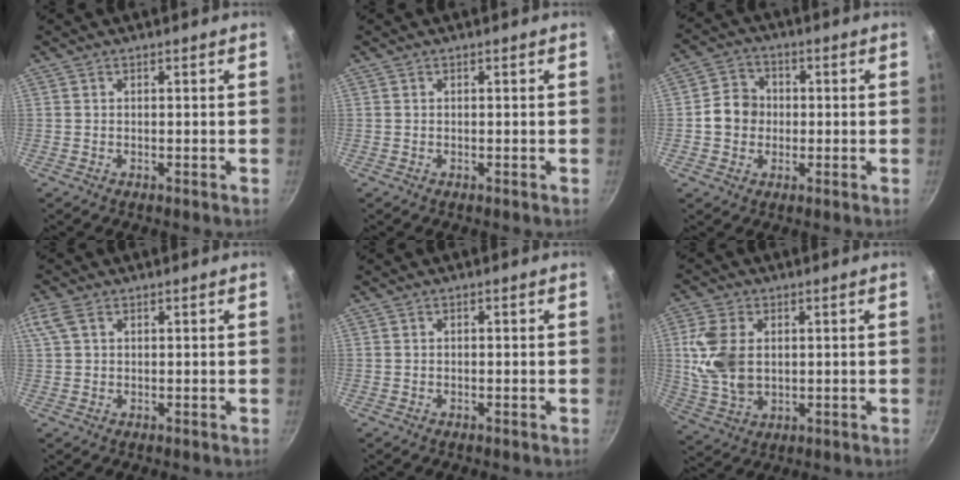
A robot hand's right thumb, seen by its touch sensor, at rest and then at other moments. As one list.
[{"total": 0.0}, {"total": 7.0, "force": [-0.3, 6.3, 3.0], "torque": [-0.021, 0.015, -0.019]}, {"total": 3.9, "force": [1.6, 2.4, 2.7], "torque": [-0.059, 0.012, 0.034]}, {"total": 0.0}, {"total": 10.9, "force": [1.5, 7.3, 8.0], "torque": [-0.152, -0.009, 0.035]}]